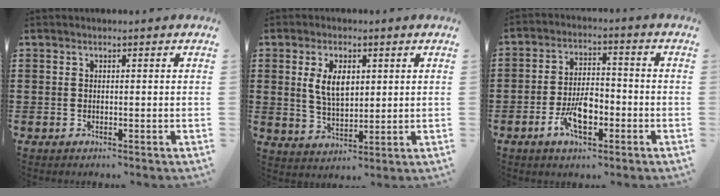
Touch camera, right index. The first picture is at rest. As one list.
[{"total": 5.9, "force": [1.5, 3.2, 4.8], "torque": [-0.094, 0.007, 0.023]}, {"total": 7.3, "force": [-3.0, 3.5, 5.7], "torque": [-0.118, 0.004, -0.056]}]